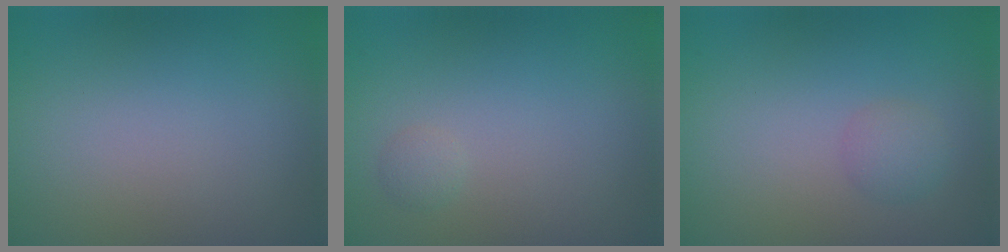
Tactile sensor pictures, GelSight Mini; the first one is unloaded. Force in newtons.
{"total": 0.7, "press": 0.7, "slide": 0.0}
{"total": 1.5, "press": 1.5, "slide": 0.0}